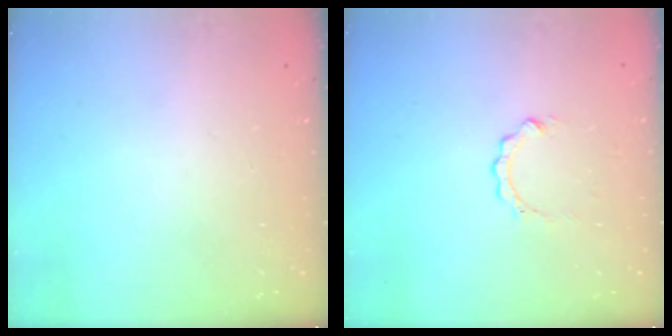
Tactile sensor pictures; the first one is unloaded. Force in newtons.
{"total": 2.8, "press": 2.8, "slide": 0.2}